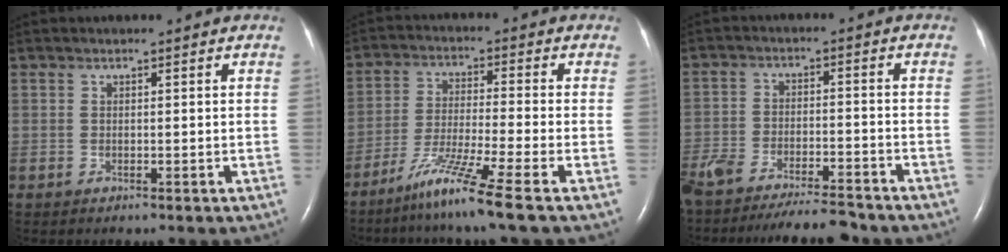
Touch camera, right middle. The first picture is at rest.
{"total": 8.8, "force": [-6.2, -2.0, 6.0], "torque": [-0.117, -0.038, -0.120]}
{"total": 16.7, "force": [-14.9, 2.8, 6.9], "torque": [-0.156, -0.020, -0.230]}